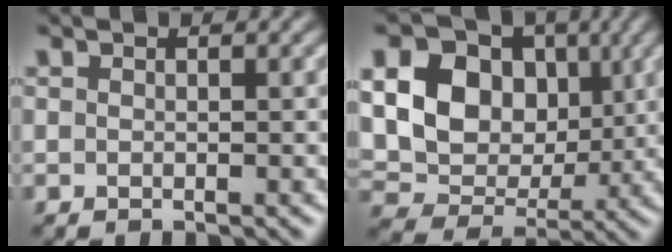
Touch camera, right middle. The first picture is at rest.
{"total": 15.5, "force": [3.8, 12.7, 8.1], "torque": [-0.201, 0.040, 0.069]}